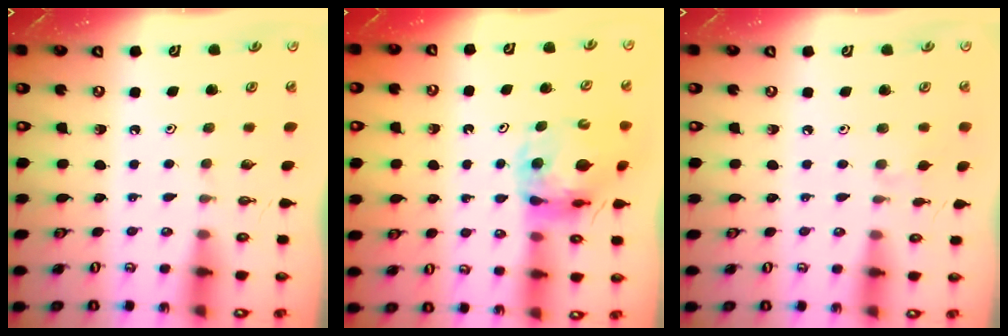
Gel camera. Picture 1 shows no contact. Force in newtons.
{"total": 12.2, "press": 12.1, "slide": 1.4}
{"total": 6.0, "press": 6.0, "slide": 0.9}